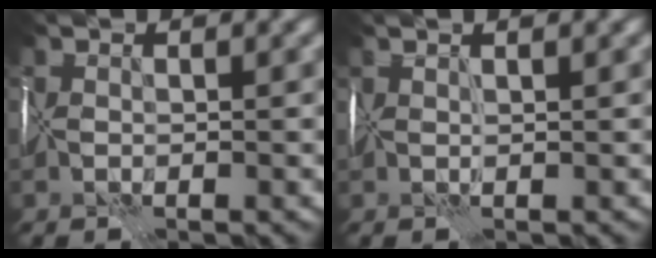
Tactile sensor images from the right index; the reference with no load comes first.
{"total": 2.1, "force": [1.3, 0.4, 1.6], "torque": [-0.011, 0.016, 0.009]}